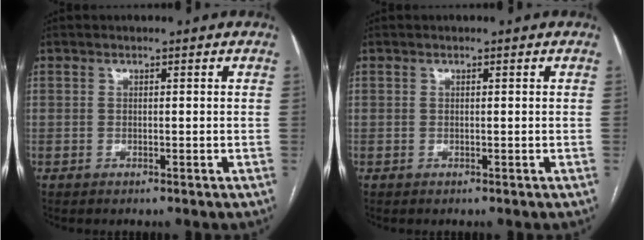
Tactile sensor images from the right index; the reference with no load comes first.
{"total": 0.0}